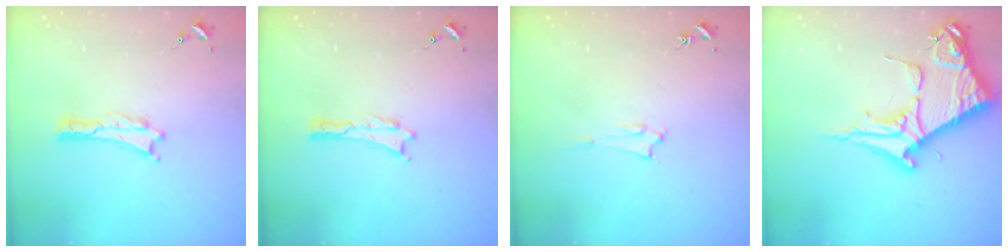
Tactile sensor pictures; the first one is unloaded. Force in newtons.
{"total": 0.0}
{"total": 1.5, "press": 1.5, "slide": 0.2}
{"total": 11.0, "press": 10.9, "slide": 1.1}